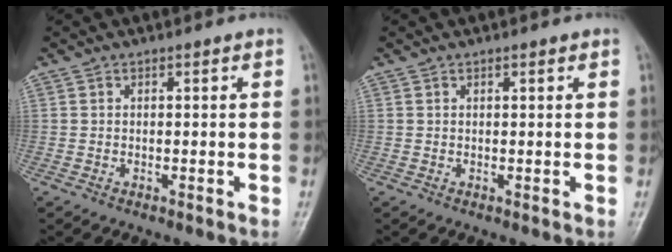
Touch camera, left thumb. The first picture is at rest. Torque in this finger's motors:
{"motor_torque": [-0.17, -0.06, -0.01, -0.06, 0.02]}